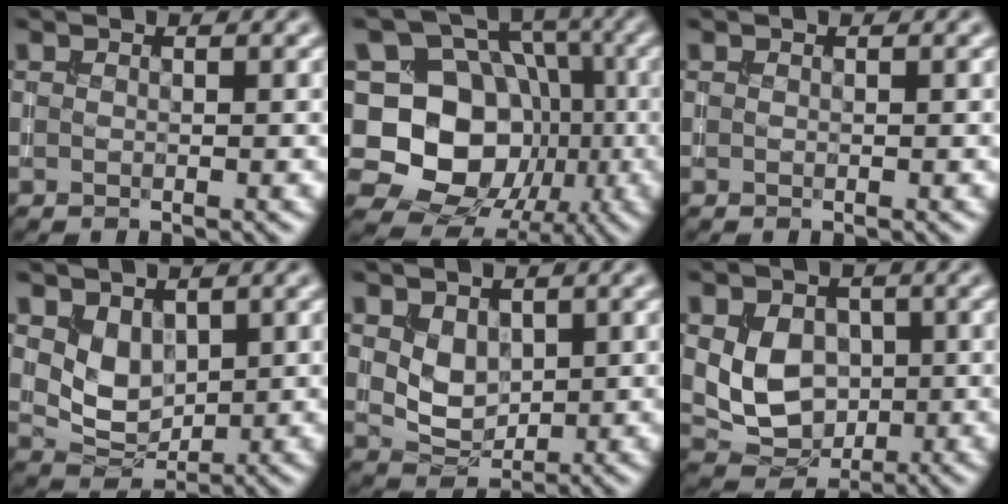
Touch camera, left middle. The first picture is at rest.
{"total": 14.0, "force": [-1.4, 12.0, 7.0], "torque": [-0.122, 0.017, -0.045]}
{"total": 0.0}
{"total": 3.1, "force": [1.3, 2.2, 1.9], "torque": [-0.038, -0.011, 0.030]}
{"total": 2.7, "force": [0.9, 1.9, 1.6], "torque": [-0.029, -0.008, 0.023]}
{"total": 5.0, "force": [0.3, 3.9, 3.0], "torque": [-0.054, -0.009, 0.009]}